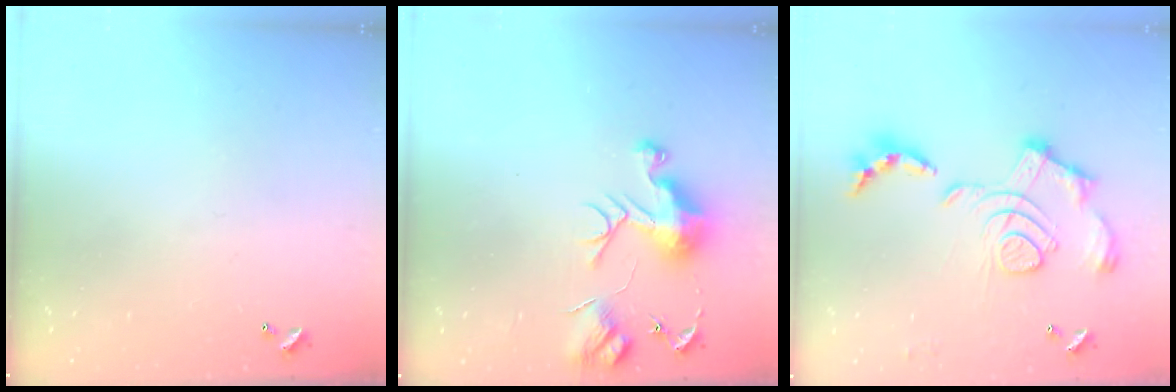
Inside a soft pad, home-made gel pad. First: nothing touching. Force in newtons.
{"total": 9.3, "press": 9.3, "slide": 1.1}
{"total": 2.1, "press": 1.4, "slide": 1.5}